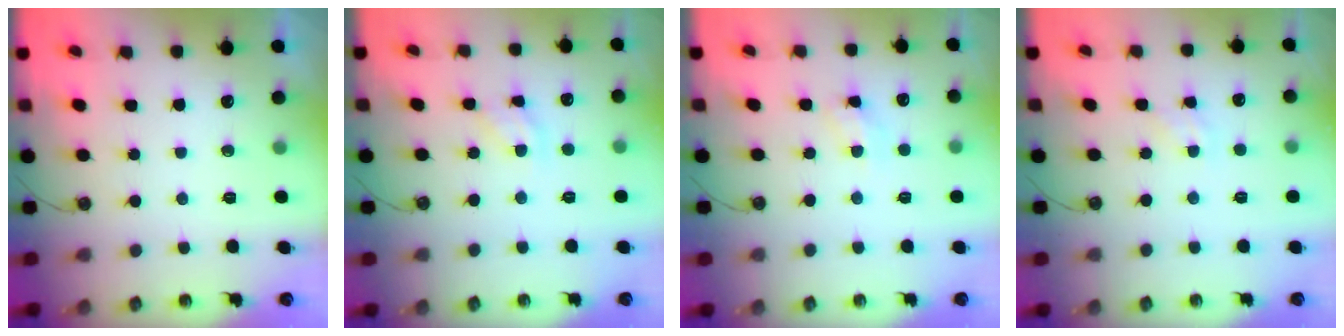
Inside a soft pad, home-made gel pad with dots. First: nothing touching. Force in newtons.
{"total": 8.2, "press": 8.2, "slide": 0.5}
{"total": 3.7, "press": 3.7, "slide": 0.5}
{"total": 1.4, "press": 1.4, "slide": 0.2}